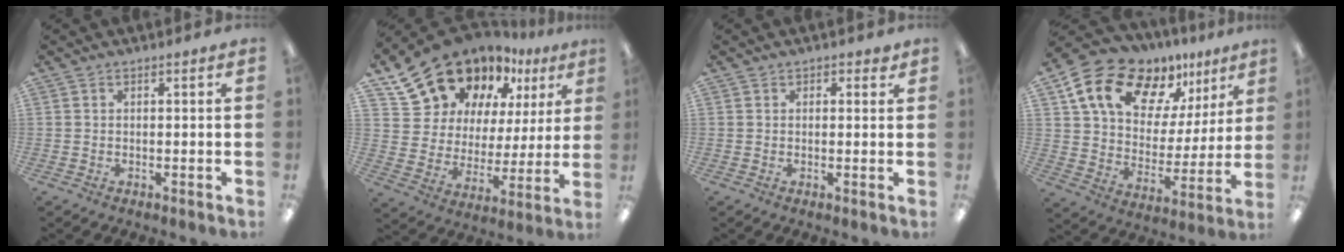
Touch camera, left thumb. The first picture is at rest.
{"total": 18.5, "force": [14.8, 9.9, 5.1], "torque": [-0.112, -0.103, 0.273]}
{"total": 1.3, "force": [0.8, 0.9, 0.4], "torque": [0.000, -0.001, 0.013]}
{"total": 16.5, "force": [12.2, 8.6, 7.0], "torque": [-0.147, -0.076, 0.221]}